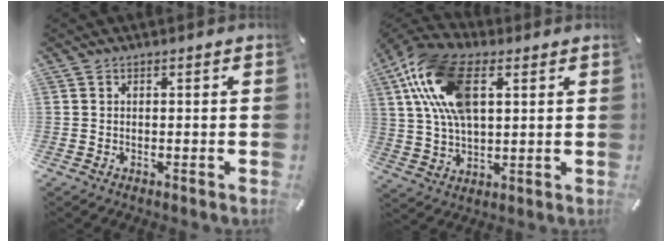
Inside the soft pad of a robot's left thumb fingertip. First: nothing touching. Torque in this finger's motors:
{"motor_torque": [0.89, 0.85, 1.52, -1.25, 0.77]}